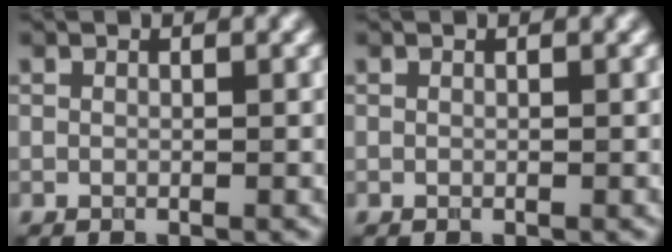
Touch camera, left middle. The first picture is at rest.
{"total": 0.0}